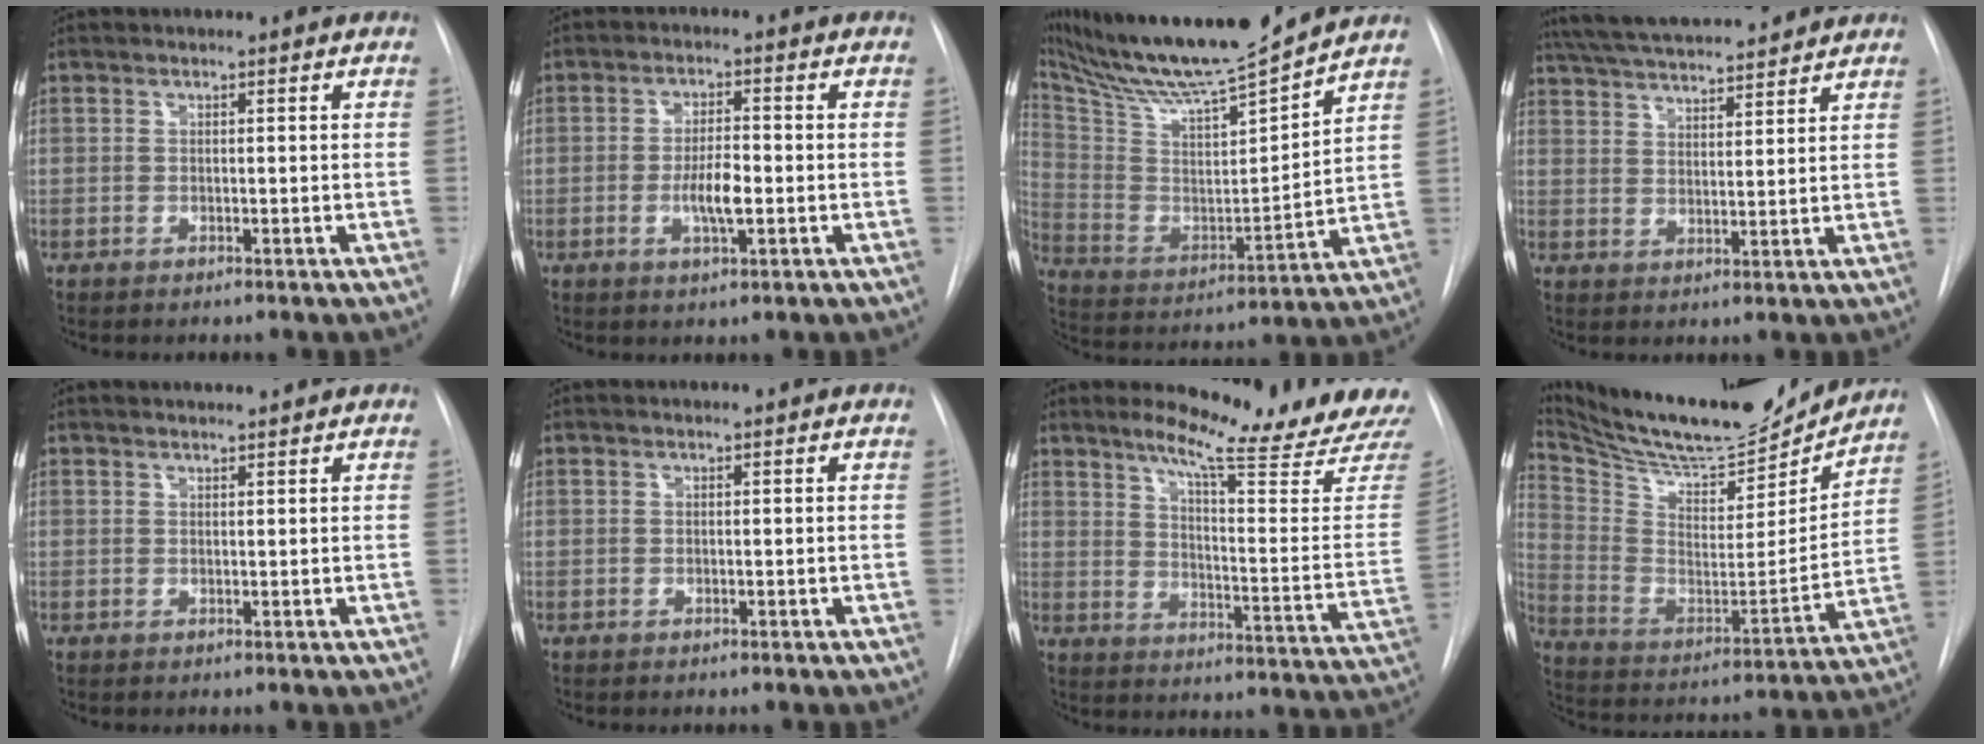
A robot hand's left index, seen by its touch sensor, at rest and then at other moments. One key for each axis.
{"total": 5.0, "fx": -1.1, "fy": 1.2, "fz": 4.7, "tx": -0.087, "ty": -0.001, "tz": -0.017}
{"total": 20.6, "fx": 18.7, "fy": 0.3, "fz": 8.7, "tx": -0.162, "ty": -0.021, "tz": 0.315}
{"total": 16.1, "fx": 14.5, "fy": 2.3, "fz": 6.5, "tx": -0.118, "ty": 0.036, "tz": 0.225}
{"total": 2.8, "fx": 2.7, "fy": 0.1, "fz": 0.8, "tx": -0.011, "ty": 0.020, "tz": 0.041}
{"total": 0.0}
{"total": 18.8, "fx": 17.1, "fy": -1.5, "fz": 7.7, "tx": -0.117, "ty": -0.109, "tz": 0.216}
{"total": 24.8, "fx": 22.3, "fy": 5.2, "fz": 9.5, "tx": -0.177, "ty": -0.025, "tz": 0.344}